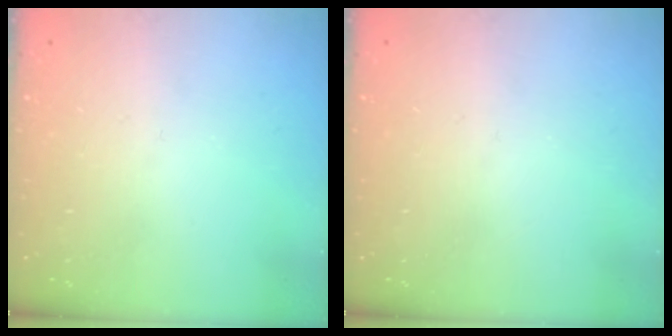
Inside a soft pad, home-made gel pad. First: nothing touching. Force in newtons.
{"total": 0.0}